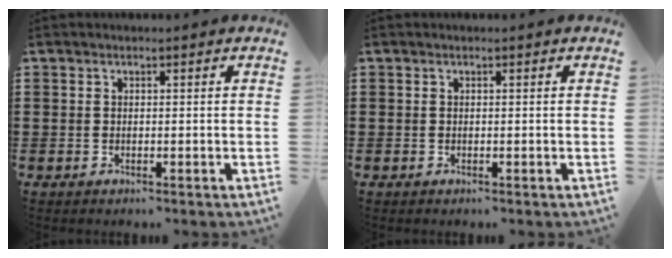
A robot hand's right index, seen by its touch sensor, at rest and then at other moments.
{"total": 0.0}